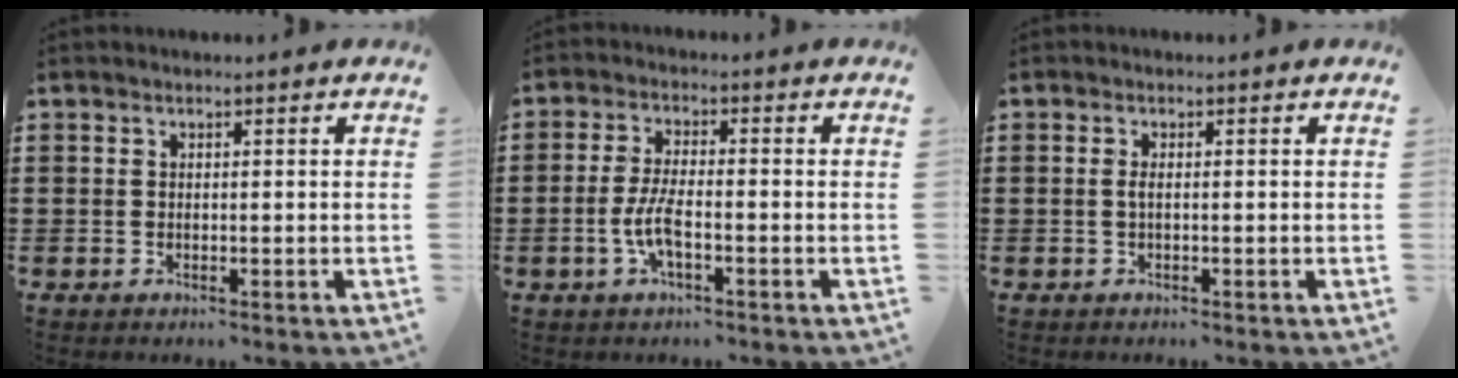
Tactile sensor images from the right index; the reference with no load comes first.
{"total": 5.0, "force": [-1.6, 1.4, 4.6], "torque": [-0.106, -0.004, -0.037]}
{"total": 1.1, "force": [-0.3, 0.2, 1.0], "torque": [-0.028, -0.005, -0.007]}